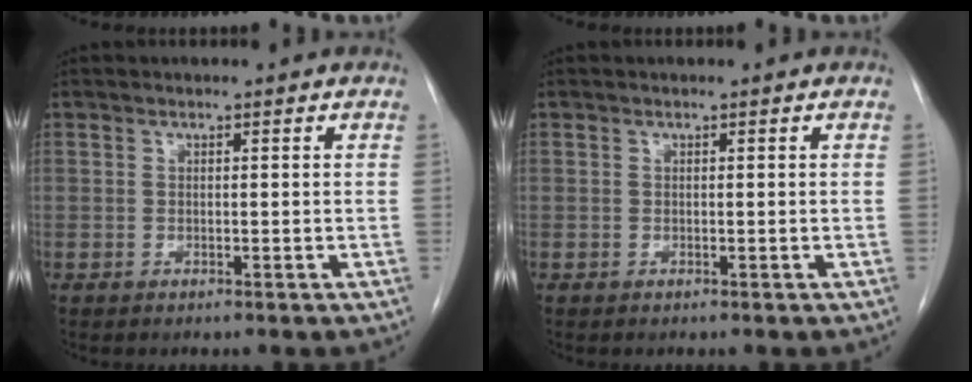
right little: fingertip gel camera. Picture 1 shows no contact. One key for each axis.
{"total": 0.0}